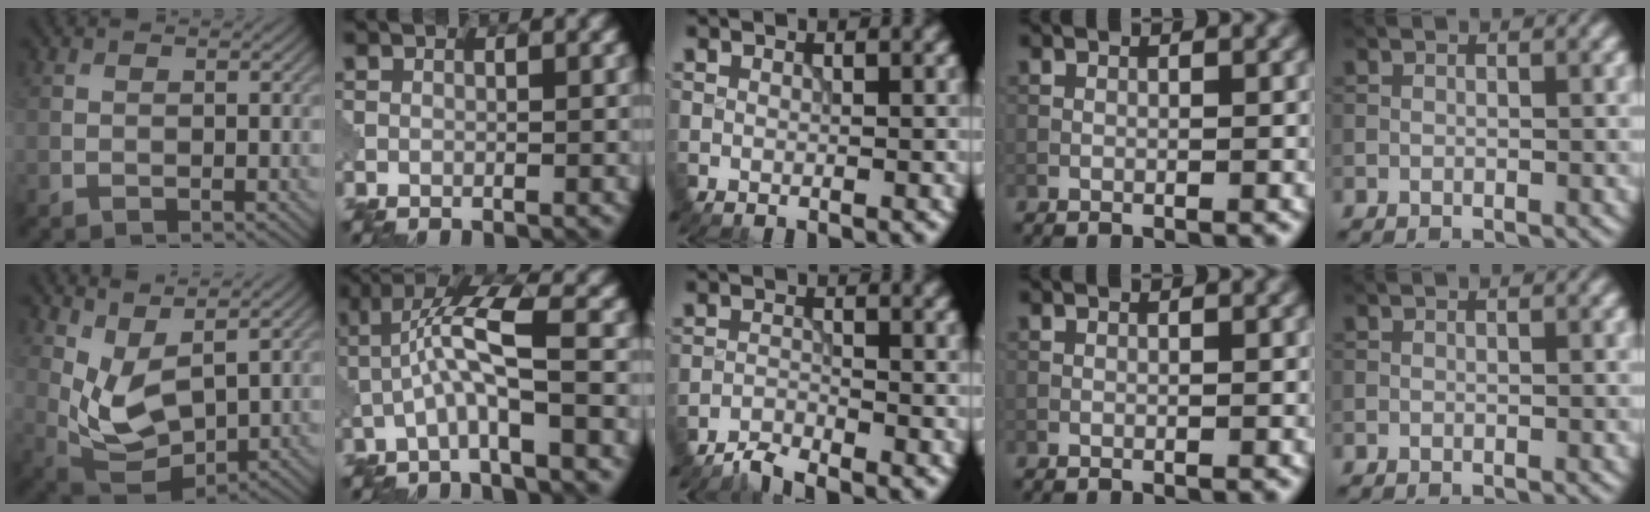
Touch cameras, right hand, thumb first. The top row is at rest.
{"thumb": {"total": 7.0, "force": [3.5, 3.2, 5.2], "torque": [-0.127, -0.011, 0.076]}, "index": {"total": 5.3, "force": [-0.9, 0.8, 5.2], "torque": [-0.106, 0.024, -0.025]}, "middle": {"total": 2.1, "force": [-2.1, 0.1, 0.4], "torque": [-0.006, 0.000, -0.049]}}